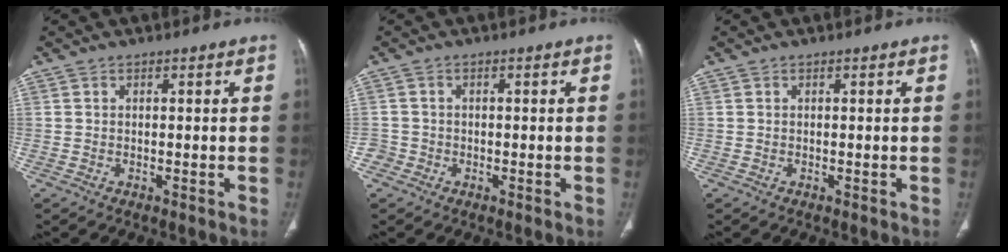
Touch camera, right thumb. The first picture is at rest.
{"total": 2.0, "force": [-1.0, 1.8, -0.1], "torque": [0.012, 0.010, -0.025]}
{"total": 0.0}